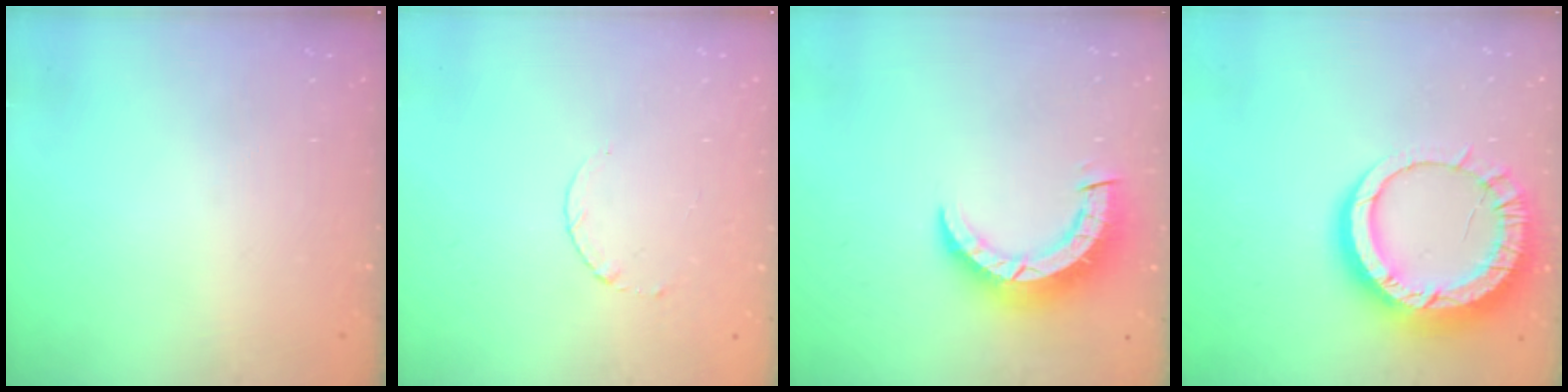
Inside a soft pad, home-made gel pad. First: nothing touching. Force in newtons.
{"total": 2.6, "press": 2.6, "slide": 0.3}
{"total": 8.2, "press": 8.1, "slide": 0.8}
{"total": 16.0, "press": 16.0, "slide": 1.4}